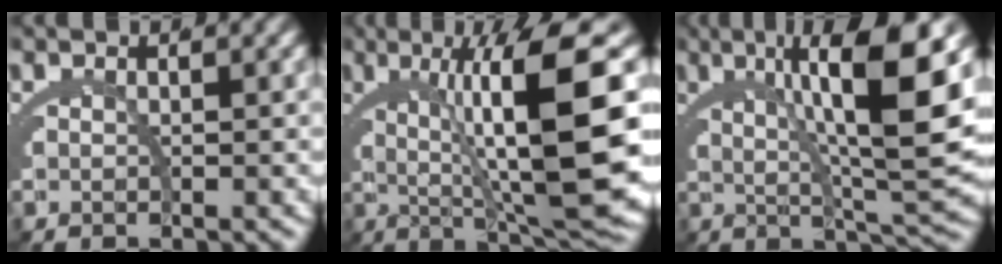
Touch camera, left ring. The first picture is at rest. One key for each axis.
{"total": 14.0, "fx": 2.1, "fy": 2.8, "fz": 13.5, "tx": -0.172, "ty": 0.016, "tz": 0.039}
{"total": 12.0, "fx": 3.8, "fy": 1.6, "fz": 11.2, "tx": -0.137, "ty": 0.021, "tz": 0.056}